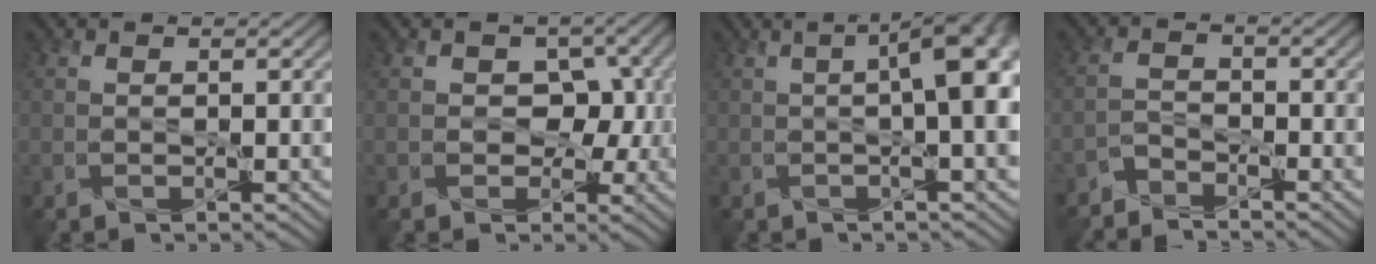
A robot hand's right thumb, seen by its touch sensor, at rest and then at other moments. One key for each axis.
{"total": 4.7, "fx": -0.2, "fy": 3.8, "fz": 2.8, "tx": -0.030, "ty": -0.001, "tz": -0.007}
{"total": 8.3, "fx": 0.6, "fy": 2.1, "fz": 8.1, "tx": -0.106, "ty": 0.012, "tz": 0.008}
{"total": 3.0, "fx": -2.9, "fy": 0.9, "fz": 0.4, "tx": -0.007, "ty": 0.000, "tz": -0.068}